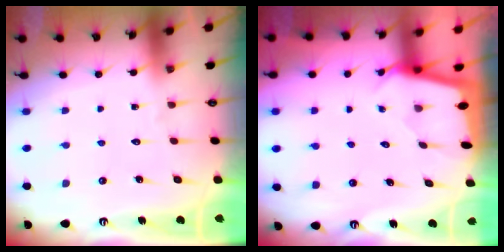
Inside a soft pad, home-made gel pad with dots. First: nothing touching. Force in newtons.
{"total": 1.8, "press": 1.8, "slide": 0.2}